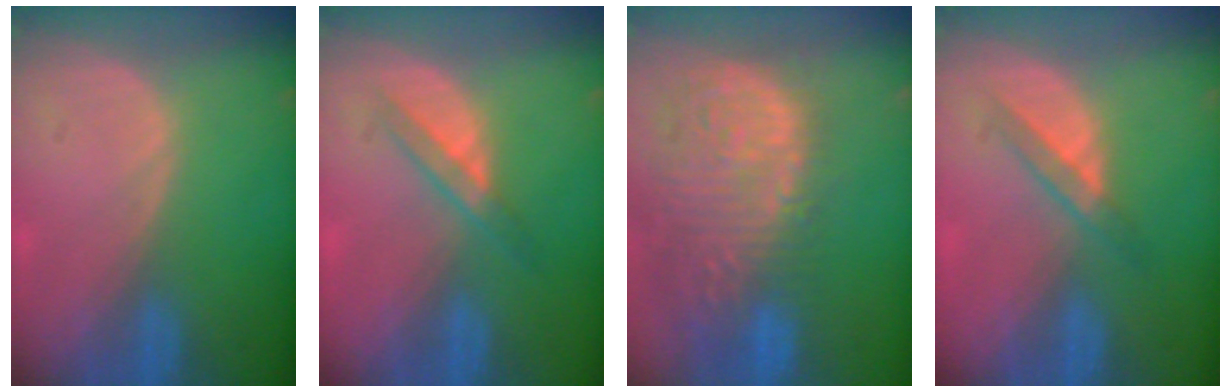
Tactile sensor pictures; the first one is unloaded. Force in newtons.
{"total": 3.1, "press": 3.1, "slide": 0.3}
{"total": 15.1, "press": 12.5, "slide": 8.5}
{"total": 3.4, "press": 3.2, "slide": 1.1}